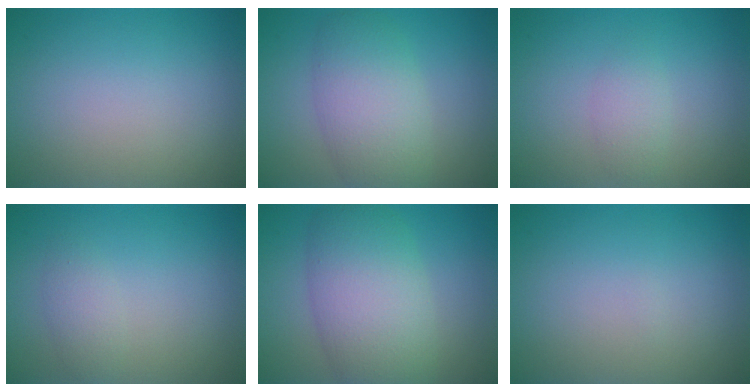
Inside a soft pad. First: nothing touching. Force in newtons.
{"total": 5.8, "press": 5.8, "slide": 0.6}
{"total": 1.5, "press": 1.5, "slide": 0.0}
{"total": 1.5, "press": 1.5, "slide": 0.2}
{"total": 8.0, "press": 8.0, "slide": 0.6}
{"total": 0.0}